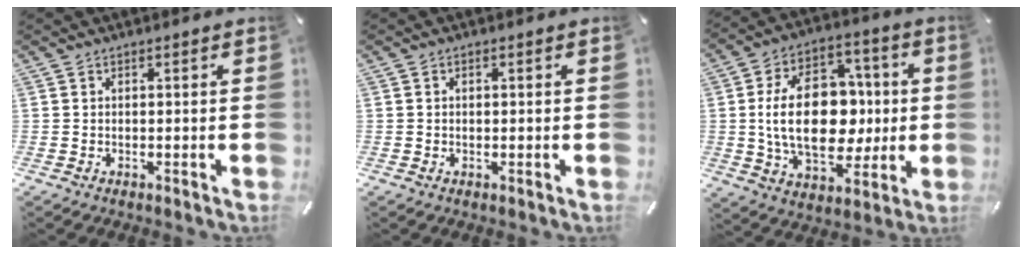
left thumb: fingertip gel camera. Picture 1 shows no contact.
{"total": 0.7, "force": [0.0, 0.6, 0.3], "torque": [-0.008, 0.004, -0.001]}
{"total": 21.4, "force": [0.1, 14.3, 15.9], "torque": [-0.294, 0.003, 0.001]}